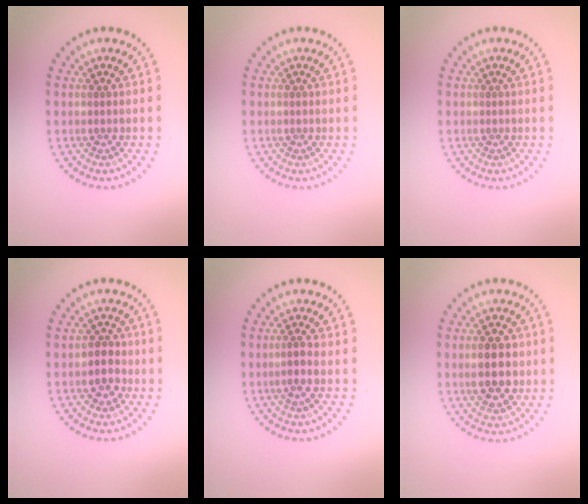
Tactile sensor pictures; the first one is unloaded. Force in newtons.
{"total": 0.0}
{"total": 0.0}
{"total": 2.3, "press": 2.2, "slide": 0.8}
{"total": 1.4, "press": 1.1, "slide": 0.9}
{"total": 4.3, "press": 4.3, "slide": 0.3}